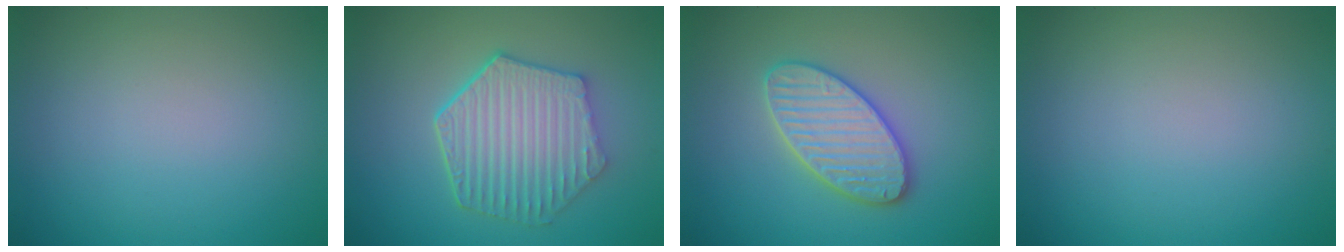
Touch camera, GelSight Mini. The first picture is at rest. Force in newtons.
{"total": 6.5, "press": 4.9, "slide": 4.3}
{"total": 4.4, "press": 4.3, "slide": 0.5}
{"total": 0.0}